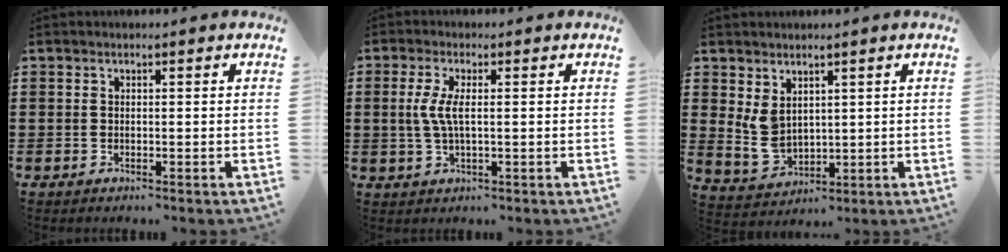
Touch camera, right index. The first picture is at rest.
{"total": 4.1, "force": [0.3, 1.1, 4.0], "torque": [-0.097, -0.006, -0.004]}
{"total": 4.4, "force": [2.4, 2.8, 2.4], "torque": [-0.071, -0.010, 0.044]}